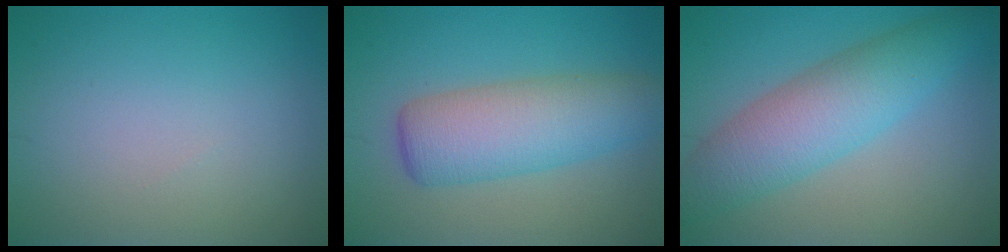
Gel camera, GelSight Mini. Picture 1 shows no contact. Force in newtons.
{"total": 6.4, "press": 6.4, "slide": 0.1}
{"total": 6.6, "press": 6.6, "slide": 0.4}